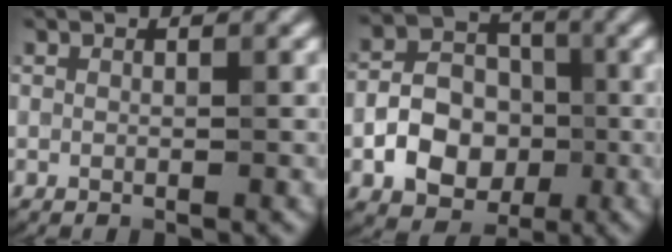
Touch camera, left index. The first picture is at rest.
{"total": 6.4, "force": [-1.8, 4.8, 3.7], "torque": [-0.057, -0.001, -0.037]}